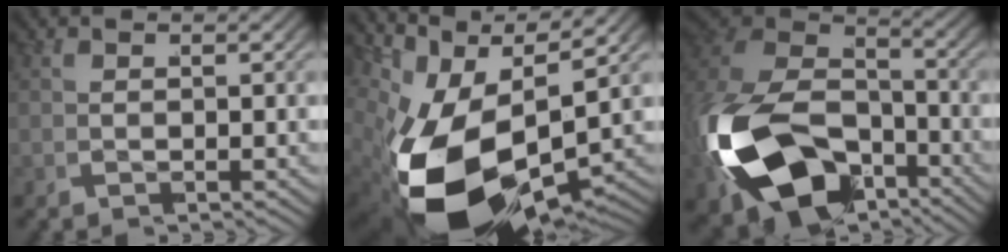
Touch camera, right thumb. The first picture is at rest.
{"total": 18.4, "force": [-4.3, 11.2, 13.9], "torque": [-0.288, -0.070, -0.042]}
{"total": 18.1, "force": [-6.9, 12.7, 10.9], "torque": [-0.252, -0.072, -0.092]}